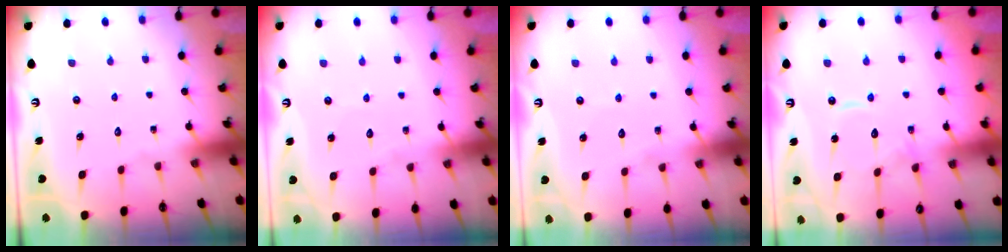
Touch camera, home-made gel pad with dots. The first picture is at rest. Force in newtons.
{"total": 2.6, "press": 2.6, "slide": 0.3}
{"total": 2.3, "press": 2.3, "slide": 0.2}
{"total": 11.3, "press": 11.3, "slide": 0.9}